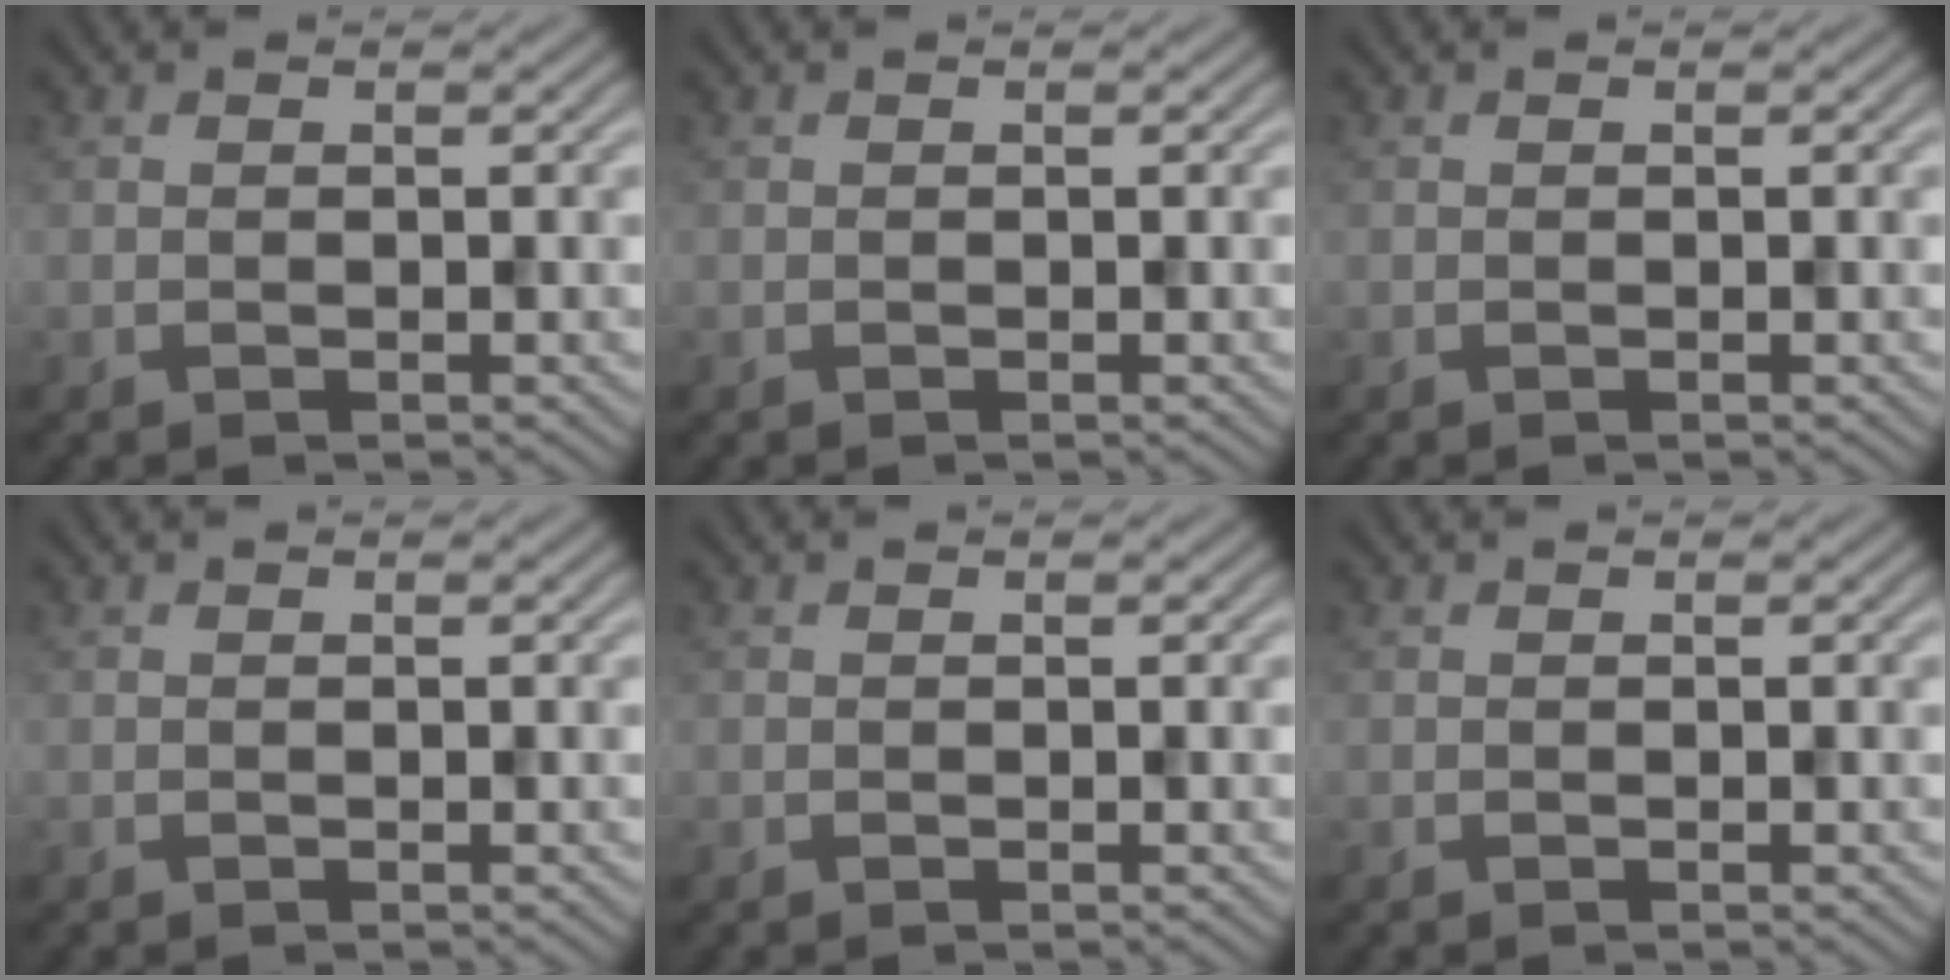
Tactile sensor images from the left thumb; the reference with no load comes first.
{"total": 0.0}
{"total": 0.0}
{"total": 0.0}
{"total": 0.0}
{"total": 0.0}